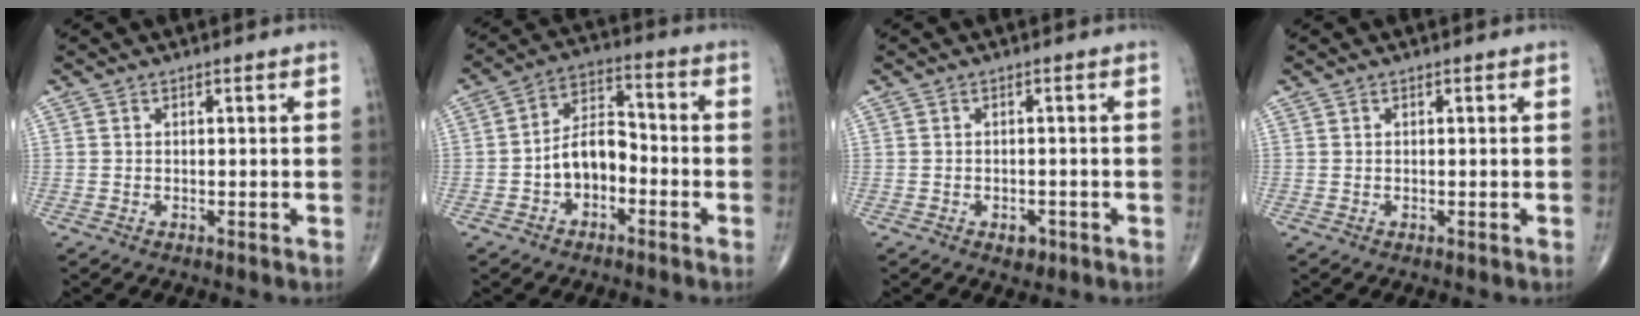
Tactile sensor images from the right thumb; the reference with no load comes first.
{"total": 8.5, "force": [-2.7, 5.4, 6.0], "torque": [-0.084, 0.043, -0.060]}
{"total": 2.1, "force": [-1.2, 1.4, 1.1], "torque": [-0.008, 0.001, -0.013]}
{"total": 0.0}